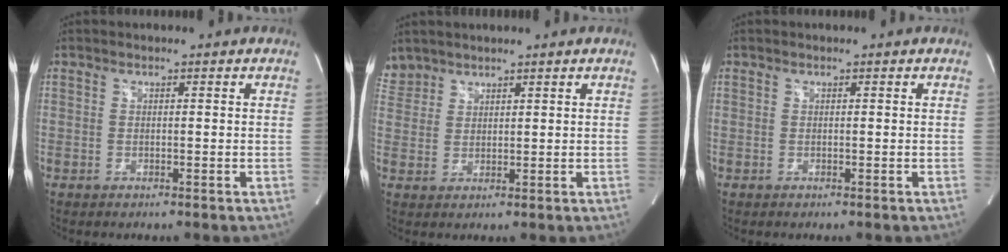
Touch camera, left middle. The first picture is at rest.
{"total": 3.9, "force": [3.5, 1.8, -0.1], "torque": [0.003, 0.013, 0.074]}
{"total": 0.0}